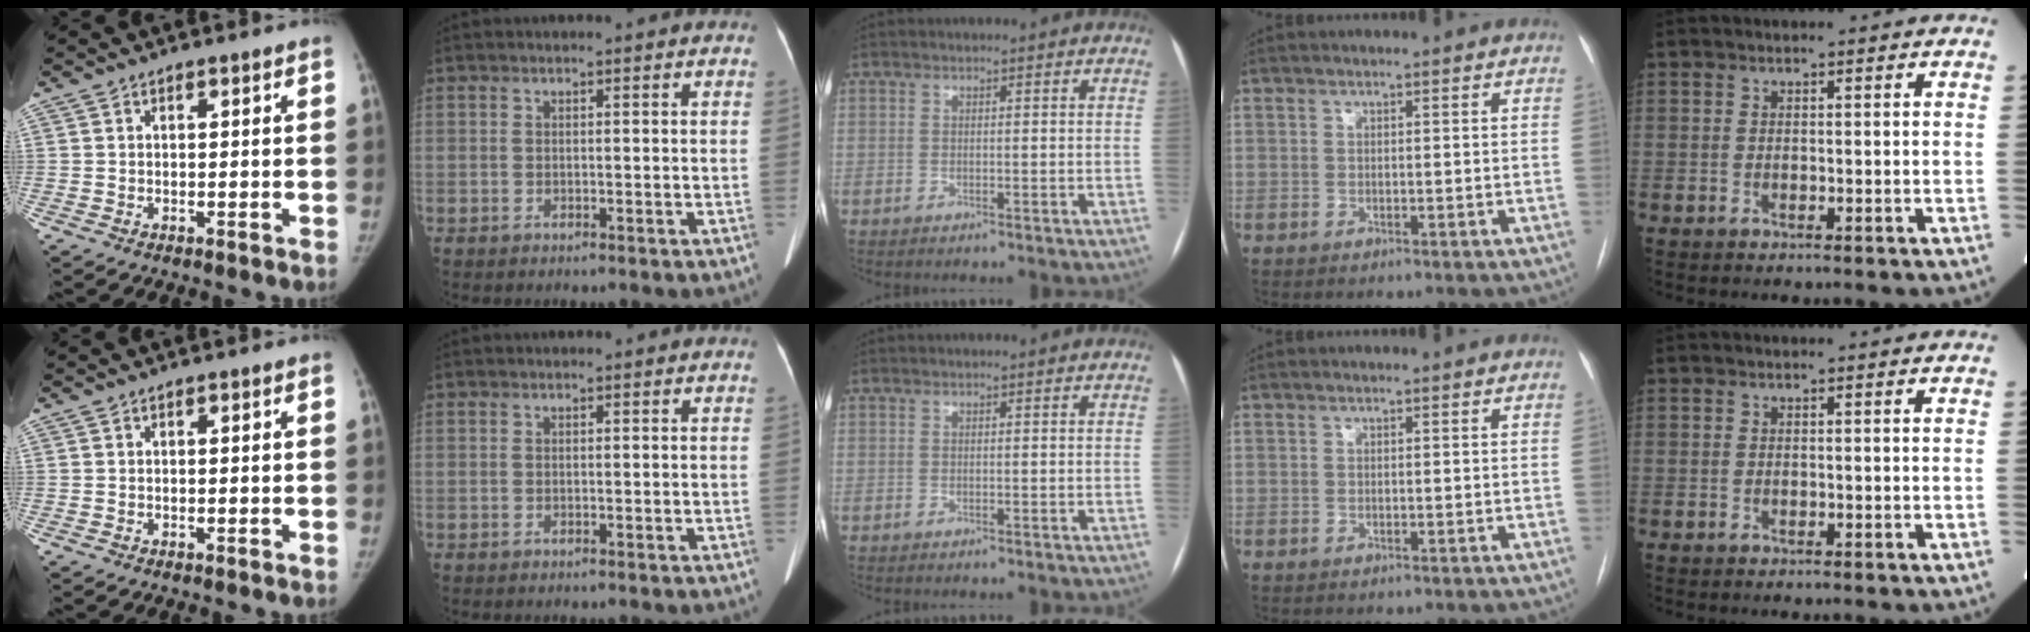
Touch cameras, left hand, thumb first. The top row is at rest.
{}